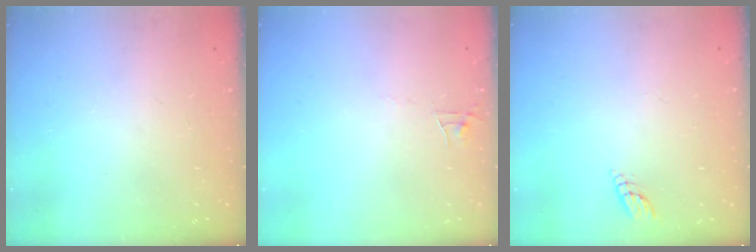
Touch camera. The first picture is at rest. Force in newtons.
{"total": 3.5, "press": 3.5, "slide": 0.3}
{"total": 3.1, "press": 3.0, "slide": 0.3}